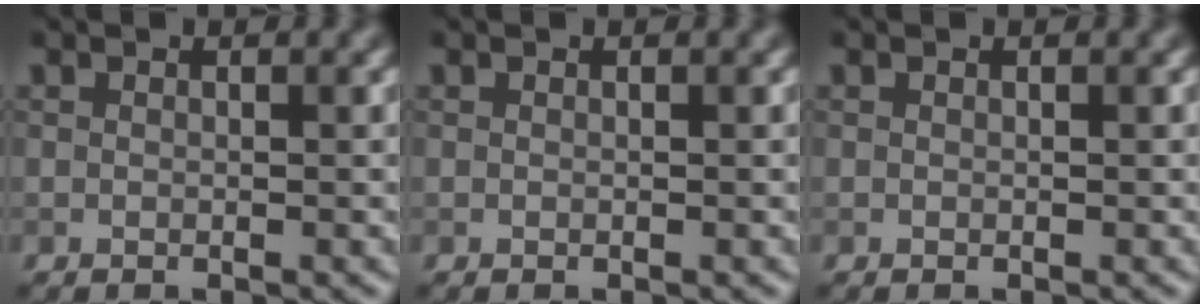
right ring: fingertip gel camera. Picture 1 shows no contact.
{"total": 0.0}
{"total": 0.0}